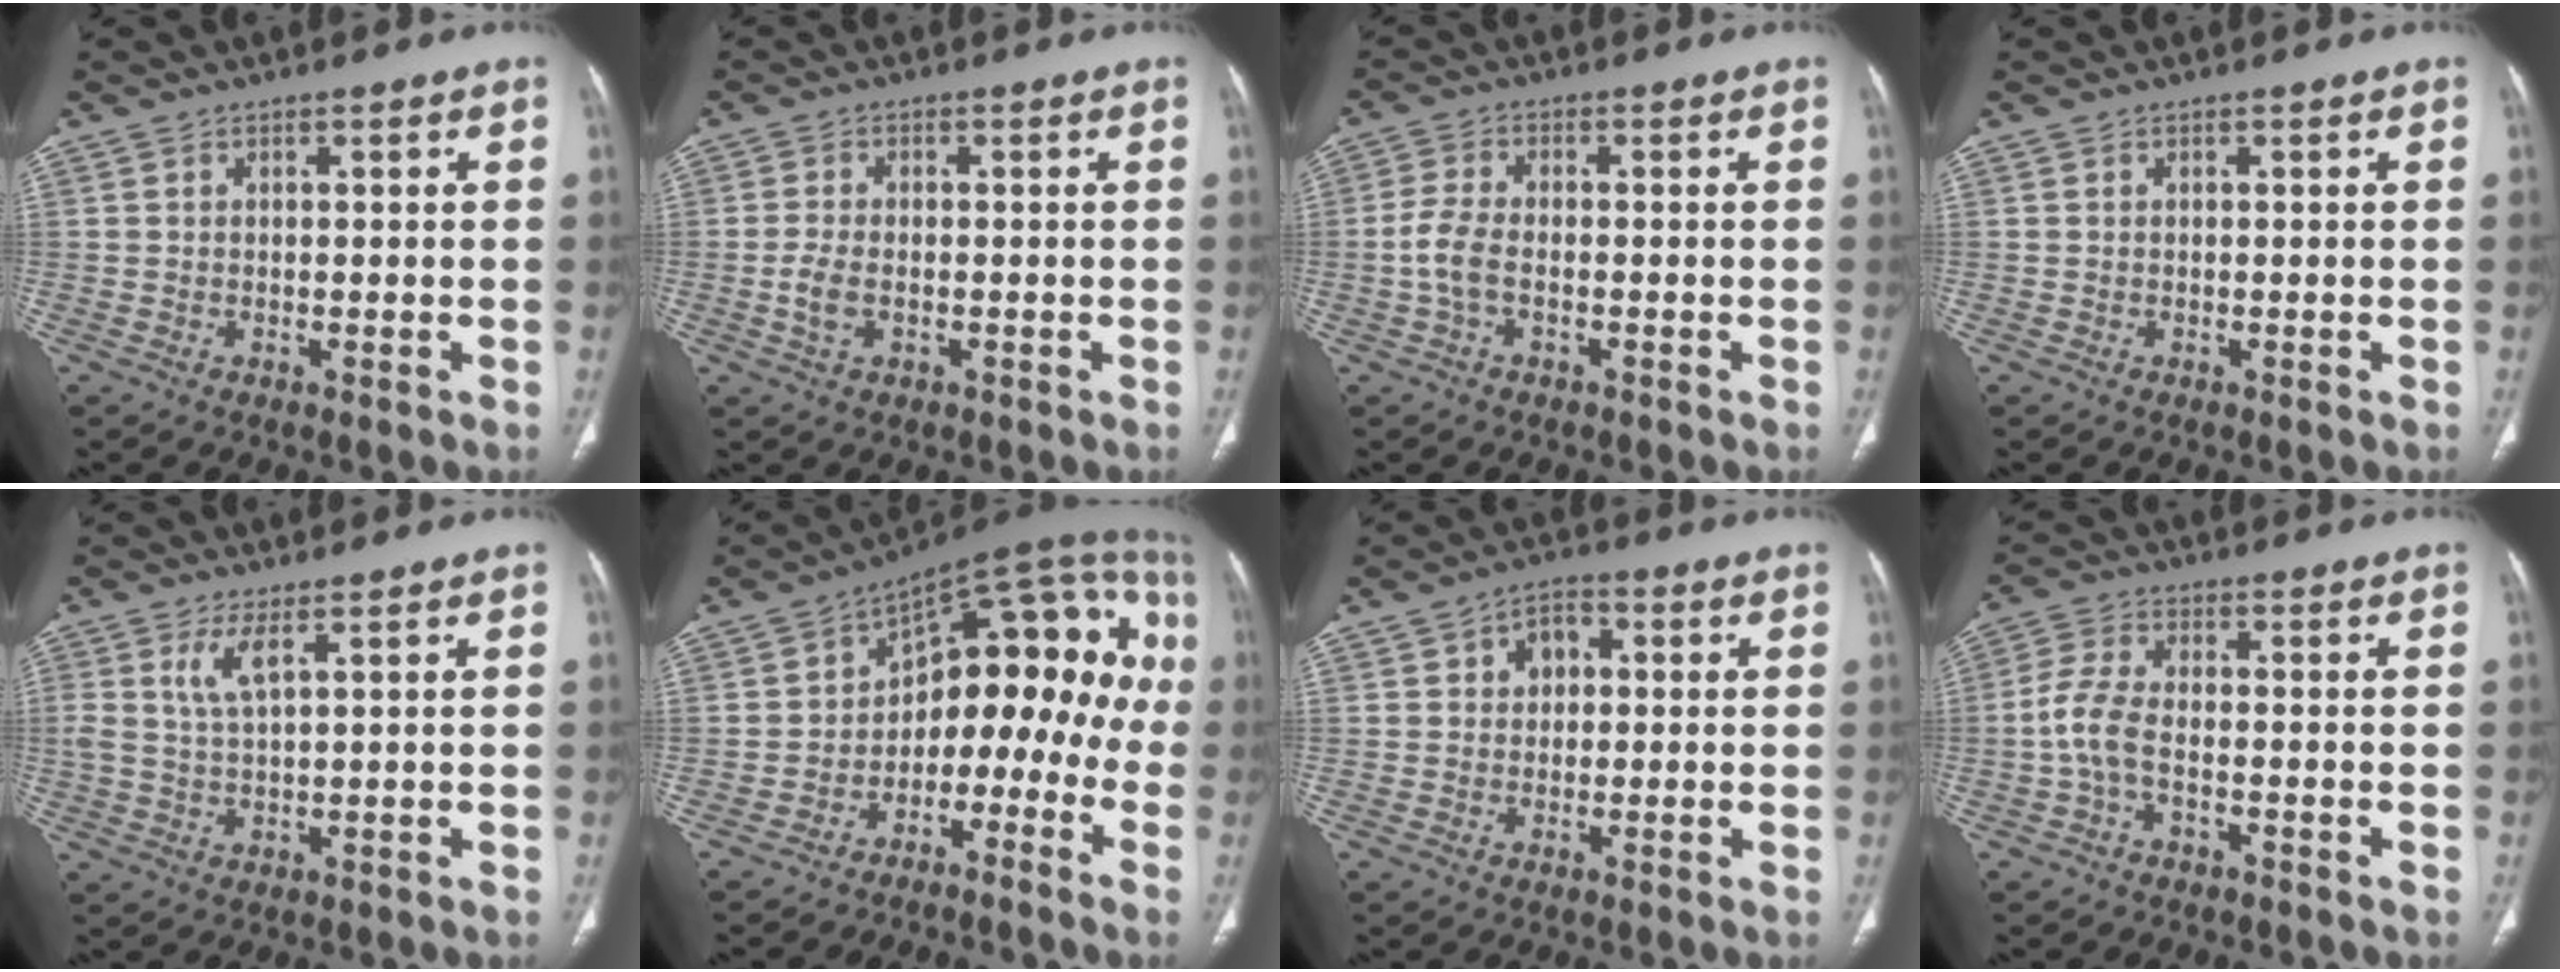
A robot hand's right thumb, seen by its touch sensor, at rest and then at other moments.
{"total": 3.7, "force": [-0.9, 2.1, 2.9], "torque": [-0.067, 0.004, -0.016]}
{"total": 4.5, "force": [-1.1, 2.4, 3.7], "torque": [-0.089, 0.012, -0.026]}
{"total": 0.0}
{"total": 4.0, "force": [1.8, 1.0, 3.4], "torque": [-0.080, -0.007, 0.045]}
{"total": 18.3, "force": [-5.4, 11.1, 13.5], "torque": [-0.141, 0.114, -0.088]}
{"total": 5.1, "force": [1.0, 3.9, 3.1], "torque": [-0.024, 0.008, 0.009]}
{"total": 5.7, "force": [-1.6, 2.8, 4.7], "torque": [-0.114, 0.021, -0.036]}